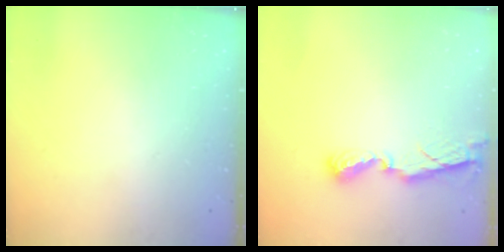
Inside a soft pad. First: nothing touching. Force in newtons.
{"total": 7.8, "press": 7.8, "slide": 0.5}